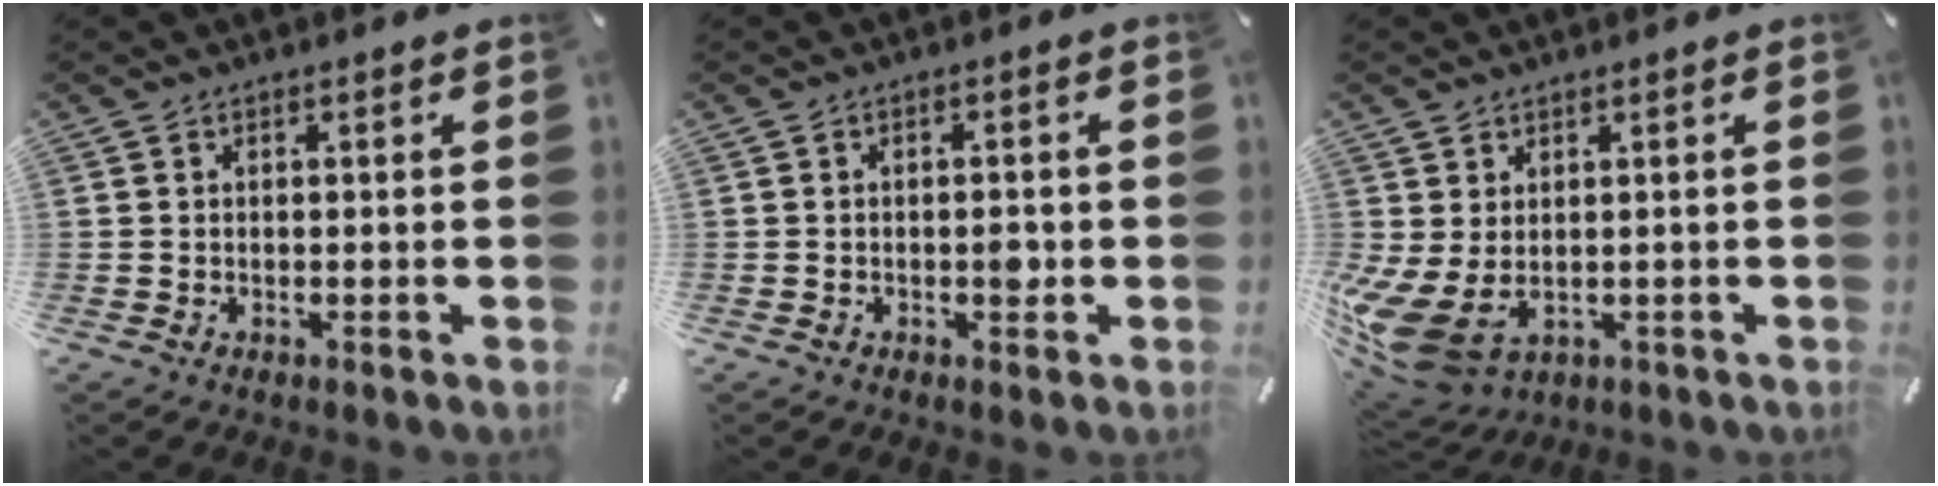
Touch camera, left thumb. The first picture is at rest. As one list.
[{"total": 2.7, "force": [-0.6, 1.4, 2.2], "torque": [-0.030, 0.002, -0.013]}, {"total": 7.4, "force": [-0.5, 5.4, 5.0], "torque": [-0.128, -0.014, -0.006]}]